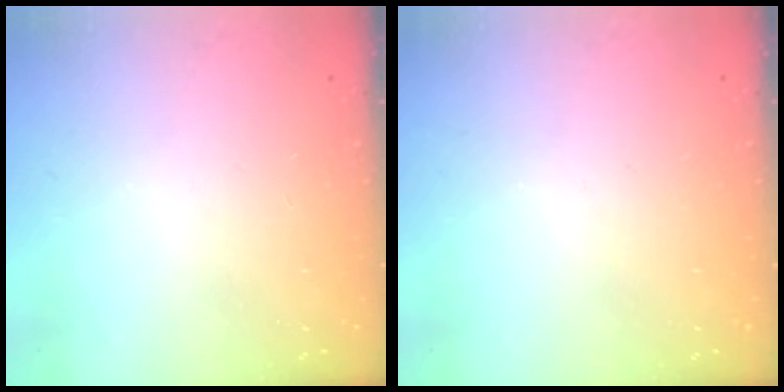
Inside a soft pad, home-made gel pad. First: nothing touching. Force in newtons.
{"total": 0.0}